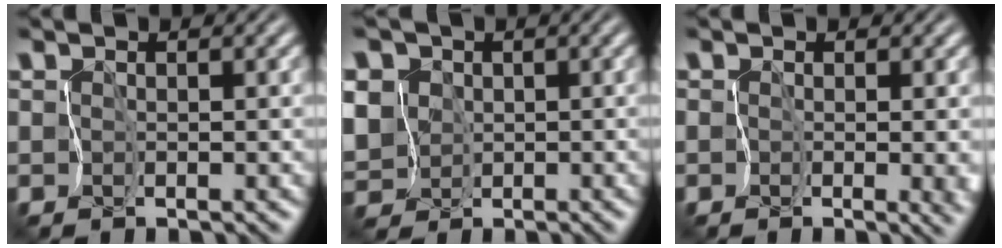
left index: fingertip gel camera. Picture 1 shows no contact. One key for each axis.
{"total": 8.5, "fx": 1.1, "fy": 7.5, "fz": 3.9, "tx": -0.088, "ty": 0.015, "tz": -0.021}
{"total": 2.6, "fx": -0.4, "fy": 1.2, "fz": 2.3, "tx": -0.020, "ty": -0.012, "tz": -0.004}